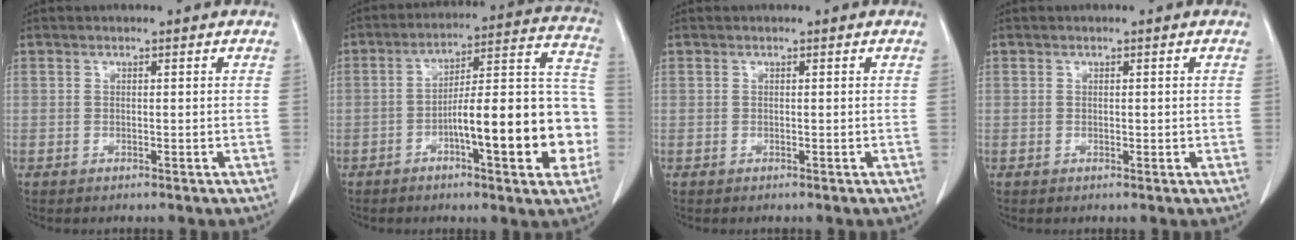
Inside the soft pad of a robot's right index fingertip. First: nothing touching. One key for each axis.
{"total": 17.9, "fx": -5.0, "fy": 3.5, "fz": 16.9, "tx": -0.219, "ty": 0.032, "tz": -0.070}
{"total": 0.0}
{"total": 0.7, "fx": 0.1, "fy": 0.5, "fz": 0.6, "tx": -0.006, "ty": -0.001, "tz": 0.003}